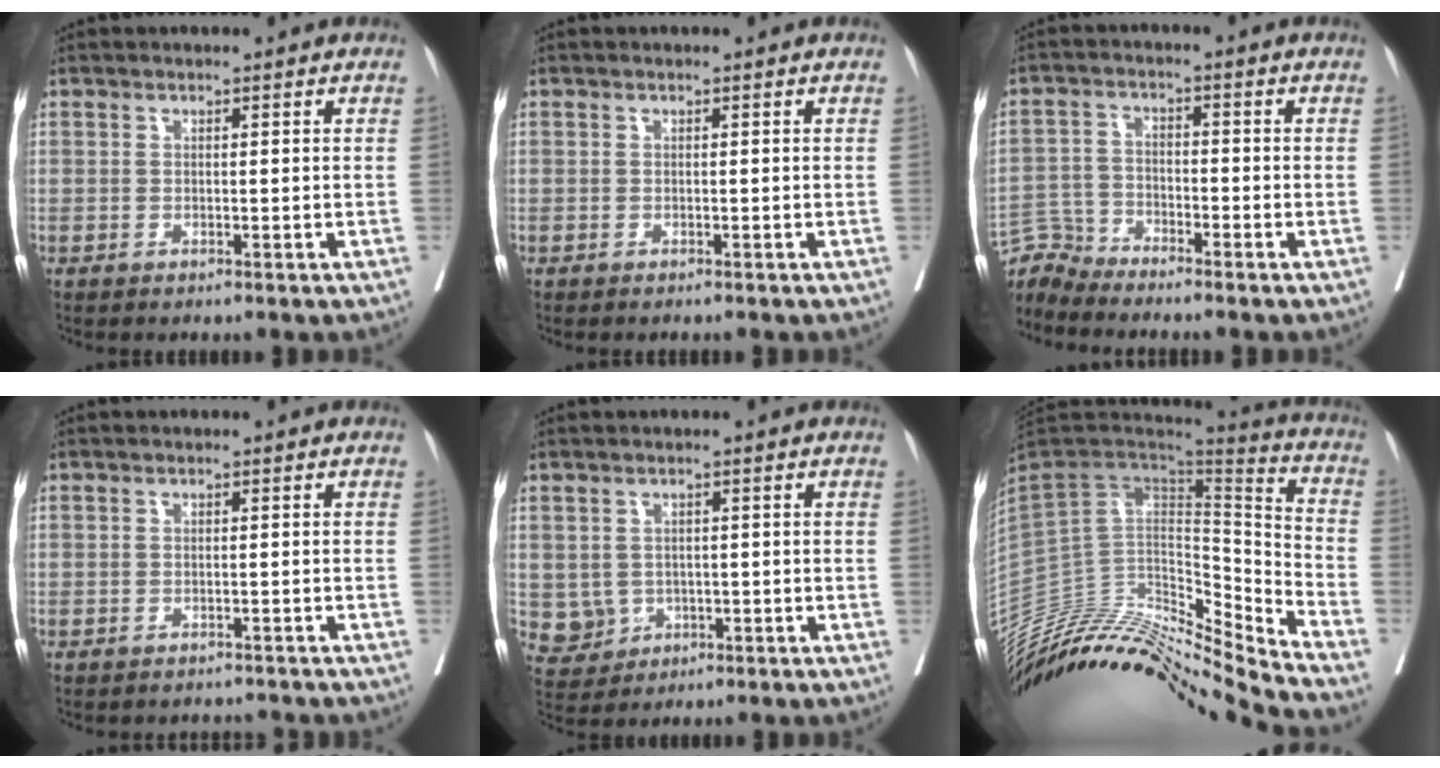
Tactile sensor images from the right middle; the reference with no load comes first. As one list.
[{"total": 0.7, "force": [-0.7, 0.1, 0.2], "torque": [-0.007, -0.003, -0.012]}, {"total": 4.8, "force": [-4.5, -0.6, -1.4], "torque": [0.019, -0.006, -0.089]}, {"total": 3.2, "force": [-3.1, 0.7, -0.2], "torque": [0.006, -0.006, -0.042]}, {"total": 4.5, "force": [-0.6, 4.4, 0.8], "torque": [-0.010, 0.003, -0.002]}, {"total": 25.2, "force": [-23.7, 1.9, 8.4], "torque": [-0.137, 0.016, -0.381]}]